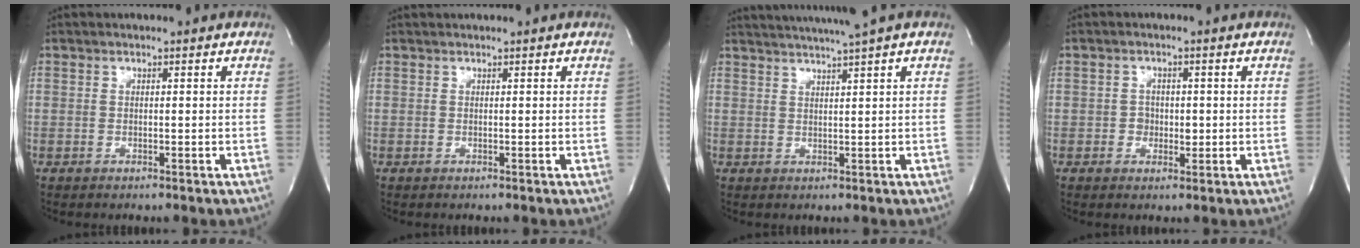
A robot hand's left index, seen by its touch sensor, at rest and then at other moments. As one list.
[{"total": 1.2, "force": [1.2, -0.2, 0.2], "torque": [-0.012, 0.010, 0.016]}, {"total": 7.3, "force": [6.1, -1.7, 3.6], "torque": [-0.058, 0.007, 0.084]}, {"total": 2.1, "force": [-0.2, 1.8, 1.0], "torque": [-0.012, -0.001, -0.003]}]